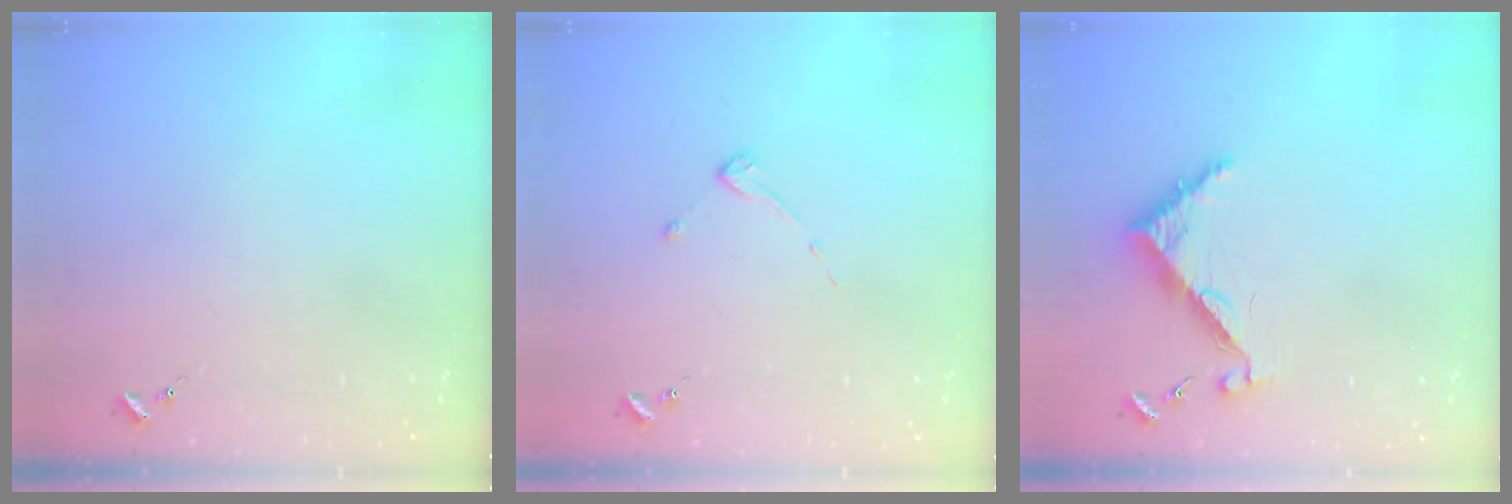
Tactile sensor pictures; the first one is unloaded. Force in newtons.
{"total": 2.7, "press": 2.7, "slide": 0.3}
{"total": 6.7, "press": 6.6, "slide": 0.6}